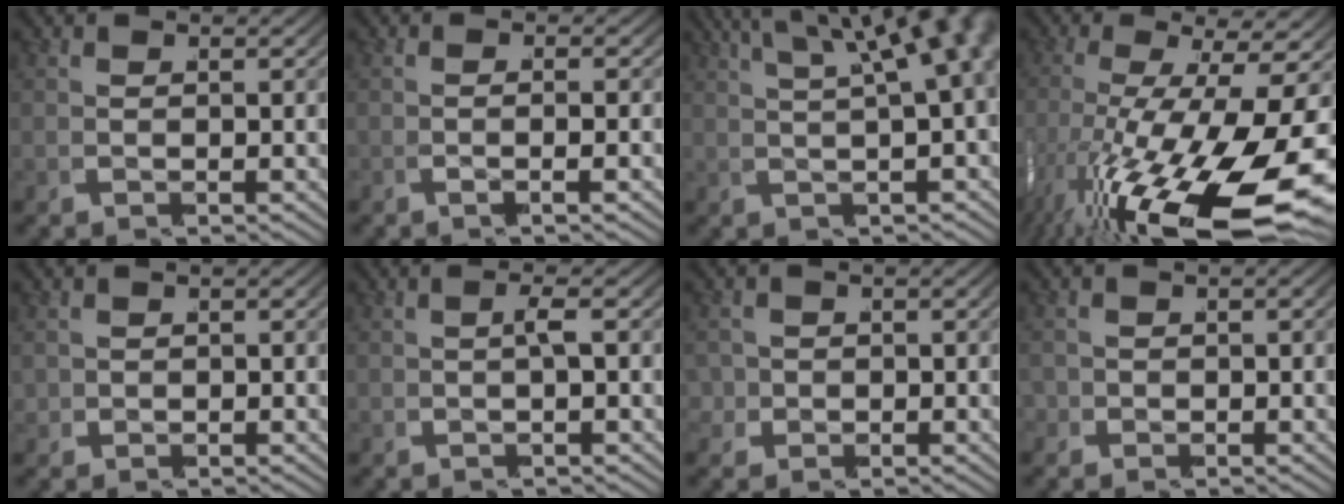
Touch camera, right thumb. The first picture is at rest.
{"total": 1.8, "force": [-1.0, 0.4, 1.4], "torque": [-0.031, 0.000, -0.023]}
{"total": 7.6, "force": [3.0, 3.5, 6.0], "torque": [-0.056, 0.023, 0.035]}
{"total": 17.0, "force": [-5.5, 8.7, 13.5], "torque": [-0.267, -0.058, -0.052]}
{"total": 0.8, "force": [-0.2, 0.7, 0.2], "torque": [-0.002, -0.001, 0.001]}
{"total": 1.5, "force": [-0.3, 0.3, 1.4], "torque": [-0.025, 0.010, -0.007]}
{"total": 2.5, "force": [-1.1, 2.2, 0.7], "torque": [-0.029, -0.016, -0.011]}
{"total": 1.9, "force": [-0.9, 1.5, 0.6], "torque": [-0.010, -0.003, -0.016]}